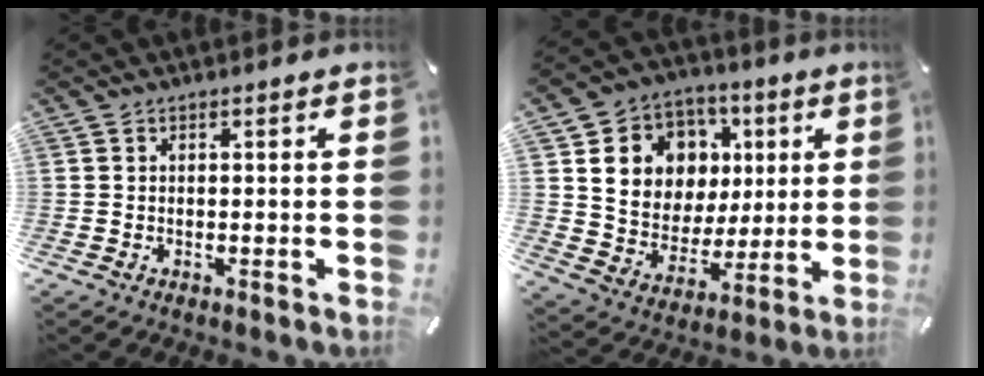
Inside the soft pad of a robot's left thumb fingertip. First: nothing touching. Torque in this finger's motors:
{"motor_torque": [2.53, 2.48, 0.38, -0.25, 0.37]}